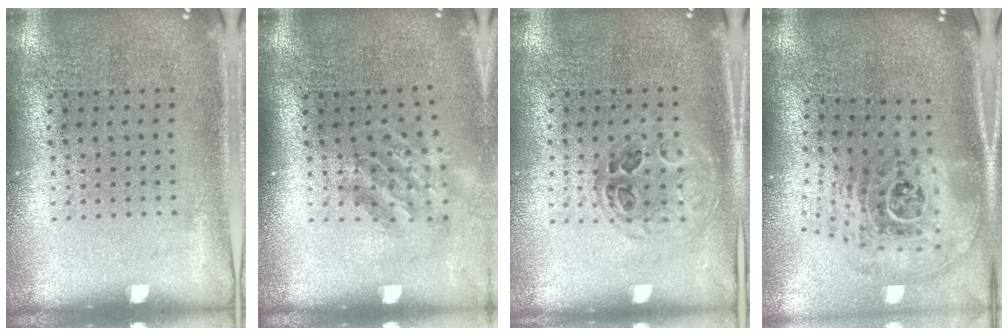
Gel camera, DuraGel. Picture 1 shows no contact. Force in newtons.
{"total": 1.7, "press": 1.2, "slide": 1.2}
{"total": 1.0, "press": 1.0, "slide": 0.4}
{"total": 2.8, "press": 1.9, "slide": 2.1}